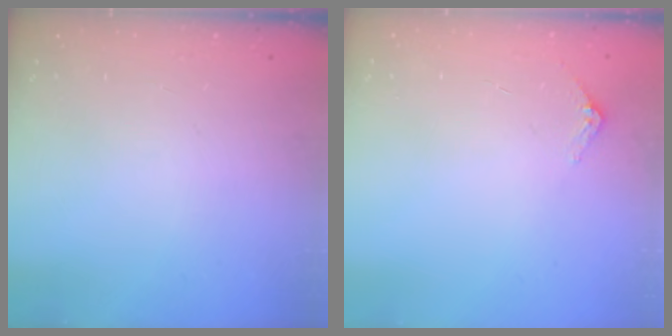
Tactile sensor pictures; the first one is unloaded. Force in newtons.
{"total": 2.9, "press": 2.9, "slide": 0.2}